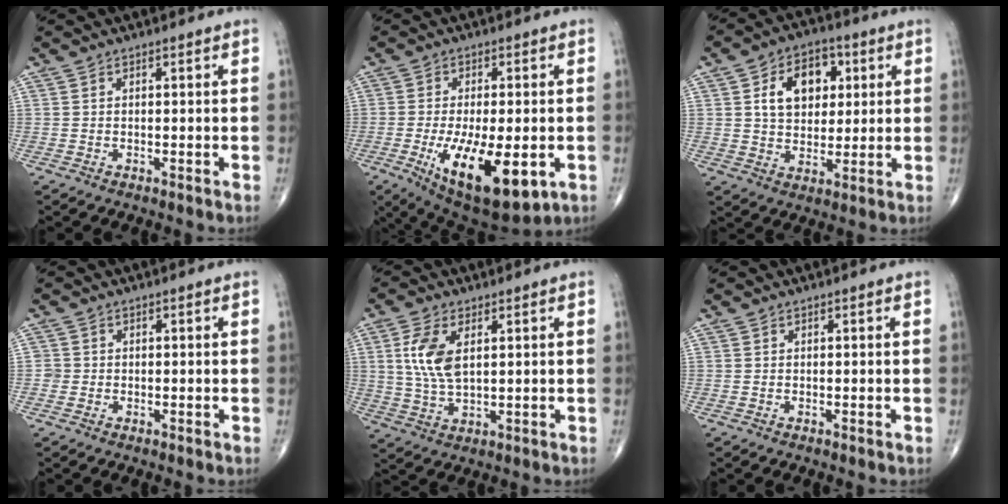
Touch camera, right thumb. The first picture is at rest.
{"total": 16.9, "force": [-5.1, 6.8, 14.6], "torque": [-0.236, -0.019, -0.061]}
{"total": 11.6, "force": [3.3, 8.2, 7.6], "torque": [-0.085, 0.000, 0.053]}
{"total": 1.1, "force": [-0.3, 1.1, 0.0], "torque": [0.006, 0.005, -0.009]}
{"total": 8.2, "force": [2.2, 4.1, 6.8], "torque": [-0.147, -0.007, 0.046]}
{"total": 0.0}